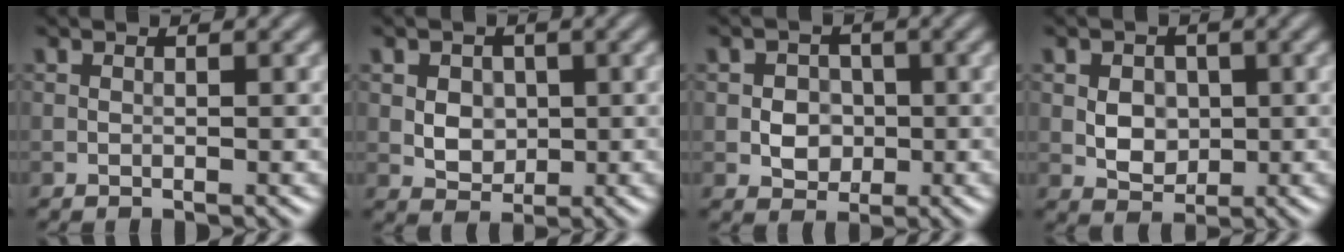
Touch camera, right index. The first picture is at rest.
{"total": 3.3, "force": [0.5, 2.6, 1.9], "torque": [-0.028, 0.005, 0.009]}
{"total": 2.8, "force": [-0.4, 2.4, 1.4], "torque": [-0.017, -0.001, -0.010]}
{"total": 3.1, "force": [0.1, 2.4, 1.9], "torque": [-0.029, -0.002, 0.002]}